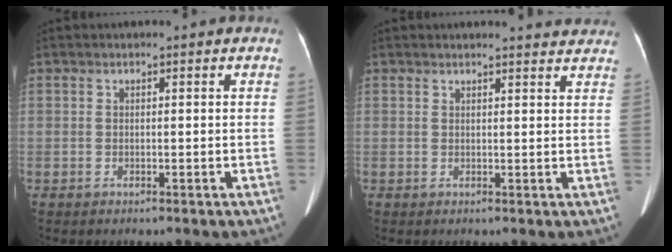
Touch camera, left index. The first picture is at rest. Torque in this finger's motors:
{"motor_torque": [0.24, -0.27, -0.12, -0.02]}